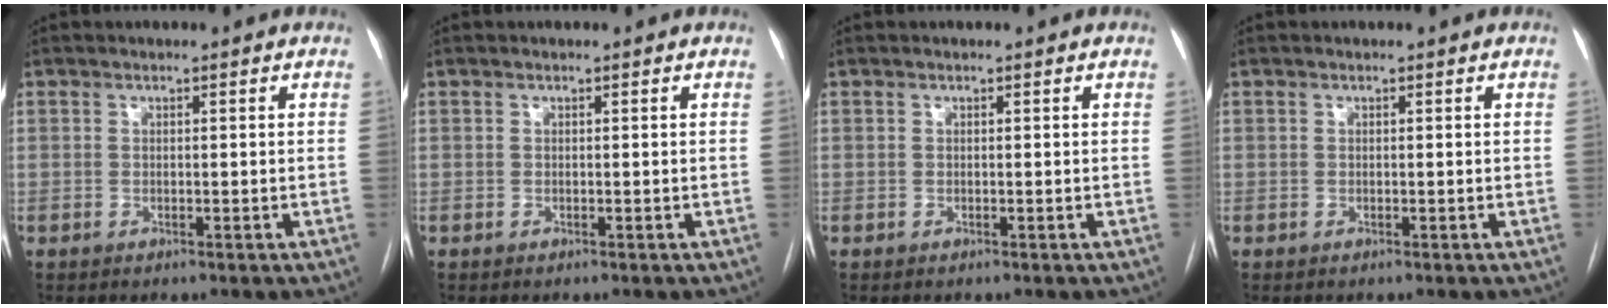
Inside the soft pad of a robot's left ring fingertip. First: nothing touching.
{"total": 0.0}
{"total": 0.0}
{"total": 0.0}